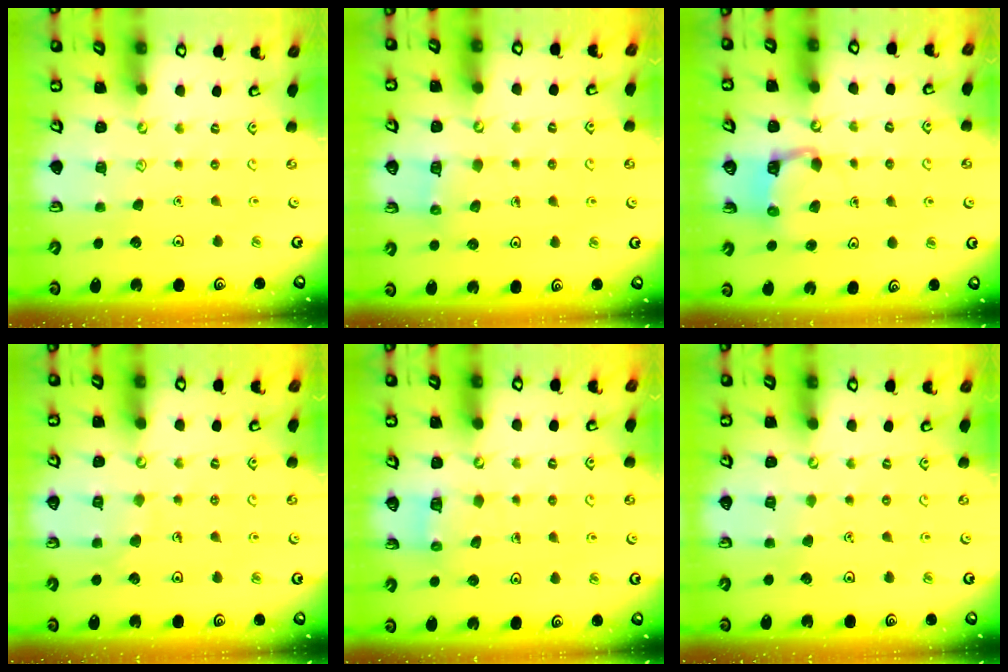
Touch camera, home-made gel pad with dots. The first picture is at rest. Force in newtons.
{"total": 4.4, "press": 4.4, "slide": 0.3}
{"total": 3.9, "press": 3.8, "slide": 0.3}
{"total": 5.1, "press": 5.1, "slide": 0.3}
{"total": 4.7, "press": 4.7, "slide": 0.4}
{"total": 2.7, "press": 2.7, "slide": 0.2}